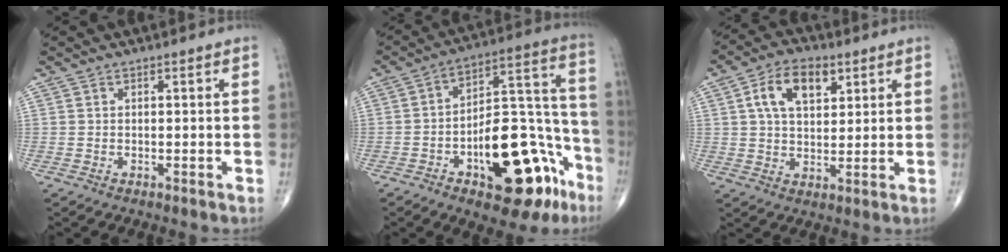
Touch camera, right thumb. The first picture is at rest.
{"total": 23.4, "force": [-10.5, 10.7, 18.0], "torque": [-0.210, 0.084, -0.139]}
{"total": 10.0, "force": [3.8, 5.8, 7.2], "torque": [-0.109, -0.003, 0.063]}